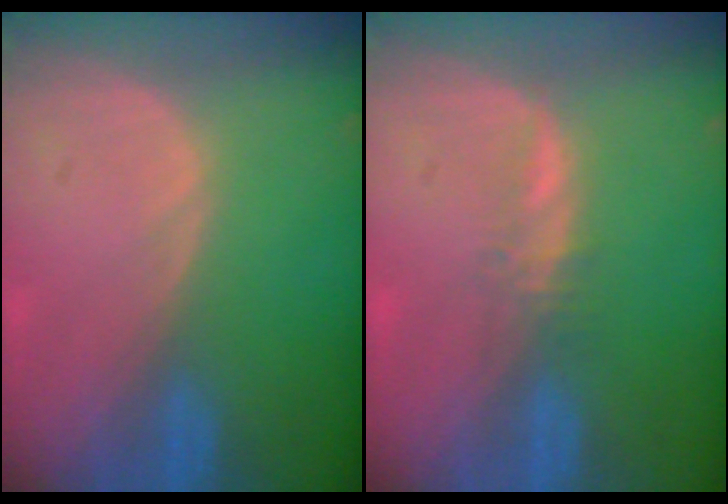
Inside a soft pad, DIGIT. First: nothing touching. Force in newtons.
{"total": 1.6, "press": 1.5, "slide": 0.5}